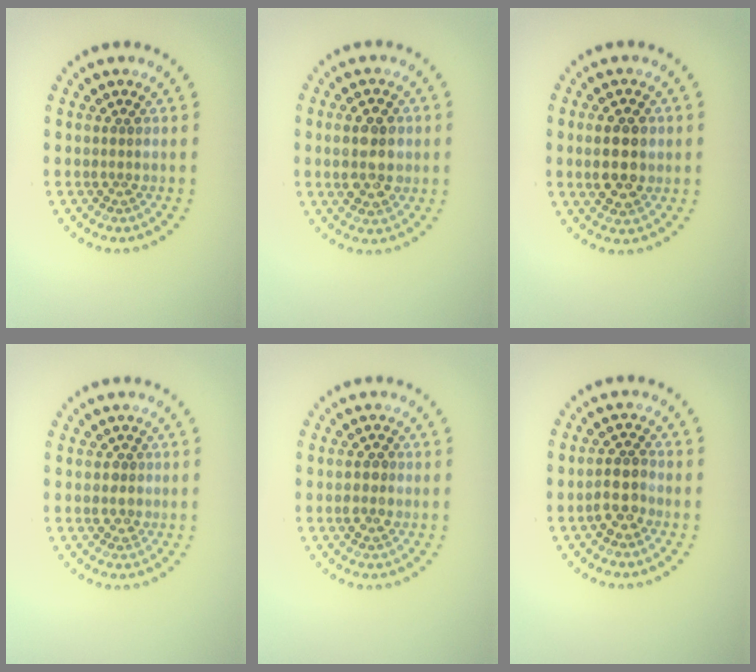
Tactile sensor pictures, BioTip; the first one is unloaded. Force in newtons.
{"total": 3.9, "press": 3.9, "slide": 0.5}
{"total": 3.8, "press": 3.8, "slide": 0.4}
{"total": 1.1, "press": 0.9, "slide": 0.7}
{"total": 1.8, "press": 1.8, "slide": 0.2}
{"total": 2.5, "press": 2.3, "slide": 0.9}